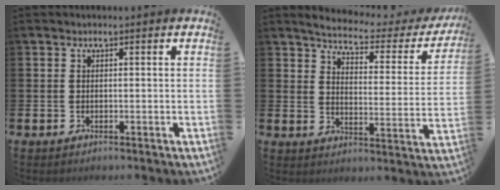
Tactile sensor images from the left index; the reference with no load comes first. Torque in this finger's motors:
{"motor_torque": [0.87, -1.27, 0.17, 0.00]}